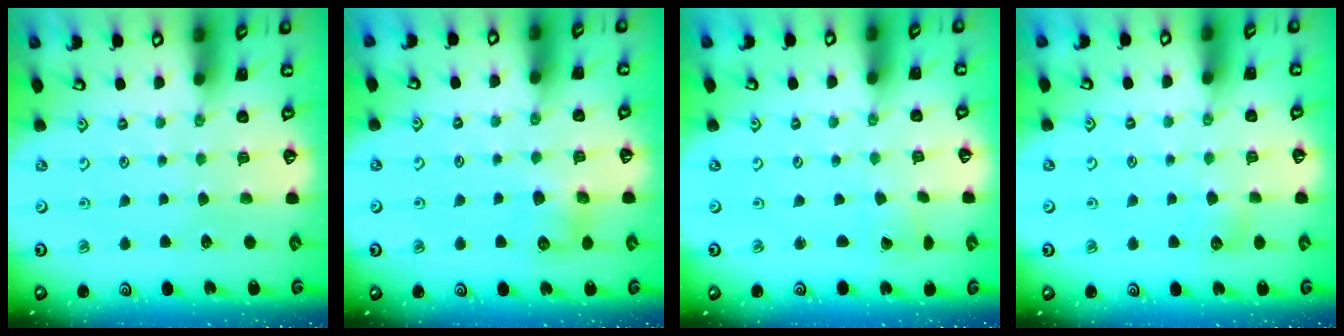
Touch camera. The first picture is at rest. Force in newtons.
{"total": 6.6, "press": 6.6, "slide": 0.5}
{"total": 1.0, "press": 1.0, "slide": 0.1}
{"total": 5.3, "press": 5.3, "slide": 0.6}